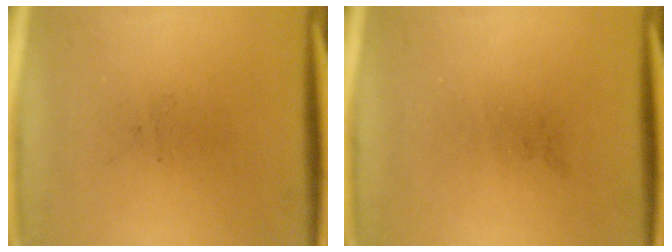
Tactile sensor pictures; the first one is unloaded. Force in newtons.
{"total": 0.0}